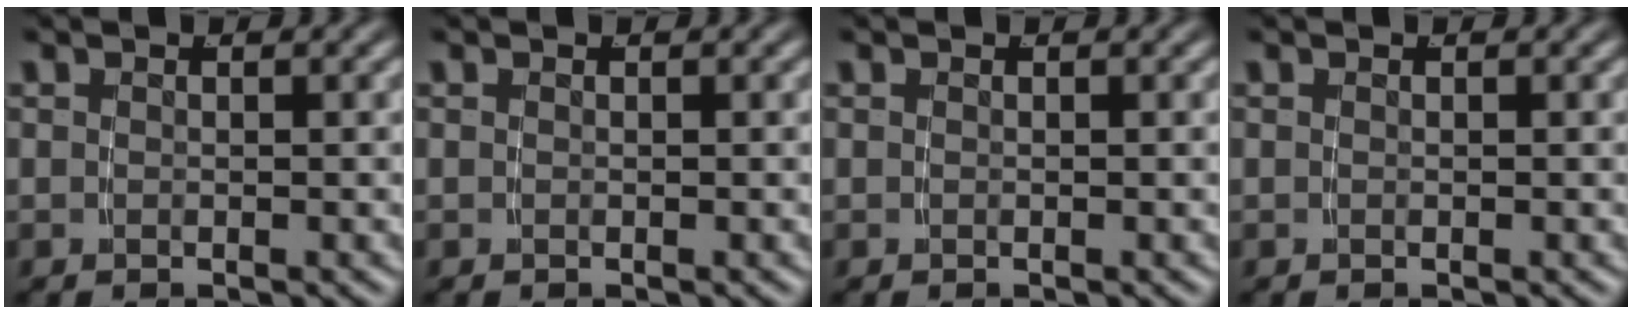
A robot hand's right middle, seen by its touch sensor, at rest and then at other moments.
{"total": 0.0}
{"total": 0.0}
{"total": 0.0}